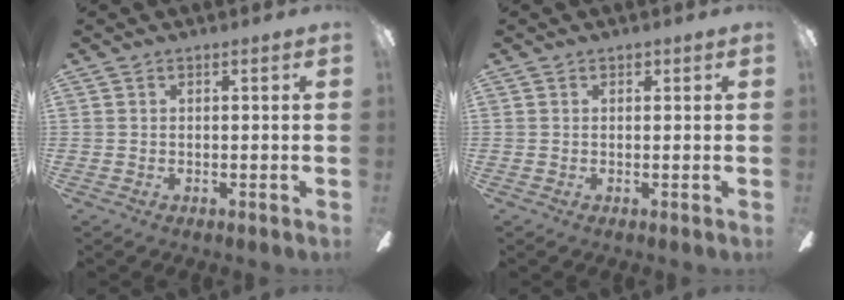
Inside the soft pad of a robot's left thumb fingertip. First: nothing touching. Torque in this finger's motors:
{"motor_torque": [0.12, 0.03, 0.31, -0.38, 0.00]}